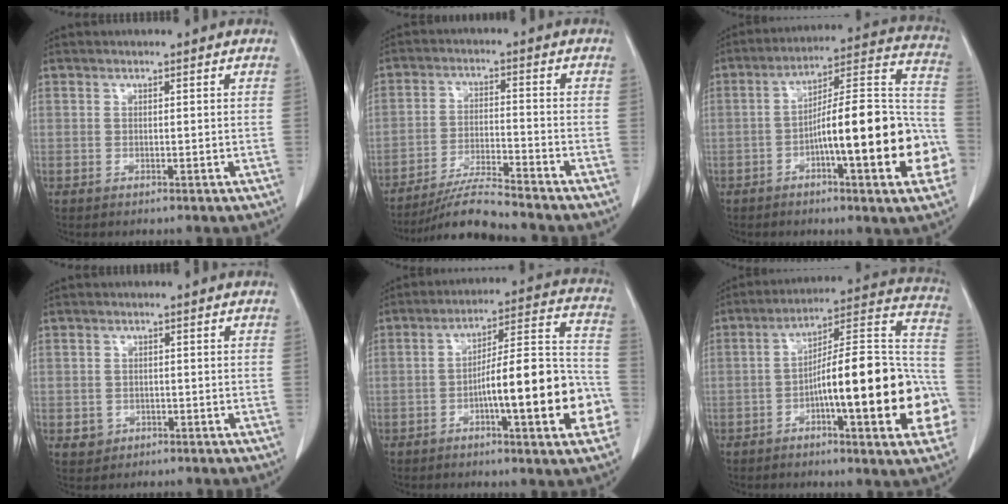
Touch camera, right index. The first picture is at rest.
{"total": 7.9, "force": [-7.4, -1.1, 2.6], "torque": [-0.049, -0.019, -0.135]}
{"total": 21.3, "force": [-5.7, 3.5, 20.2], "torque": [-0.227, 0.034, -0.075]}
{"total": 2.2, "force": [-0.6, 2.1, 0.2], "torque": [0.001, 0.008, -0.004]}
{"total": 17.6, "force": [-5.1, 2.7, 16.6], "torque": [-0.217, 0.026, -0.070]}
{"total": 23.3, "force": [-5.9, 4.2, 22.2], "torque": [-0.244, 0.033, -0.077]}